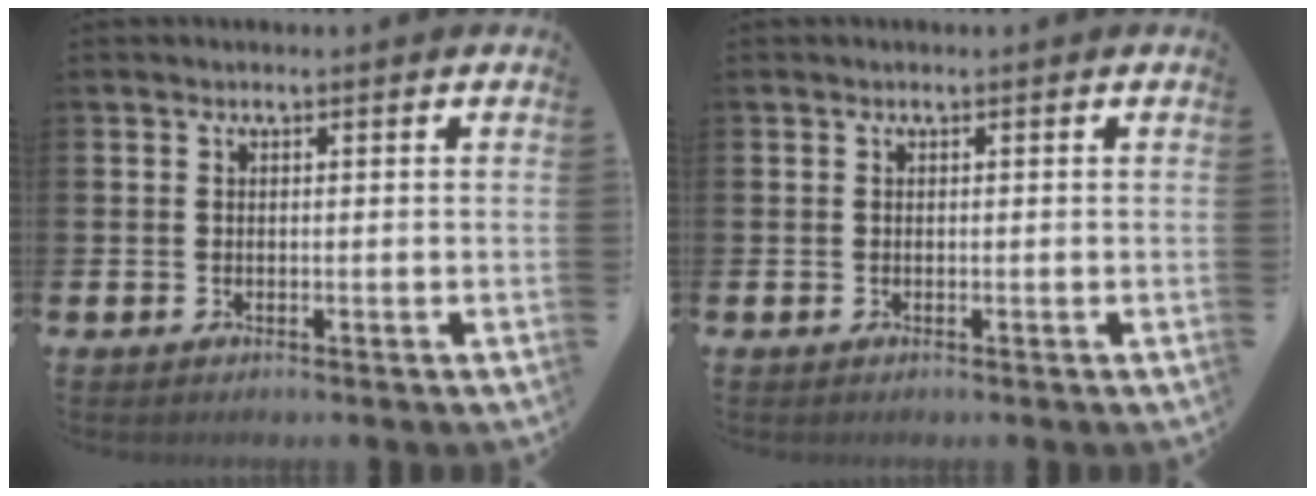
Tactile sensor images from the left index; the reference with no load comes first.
{"total": 0.0}